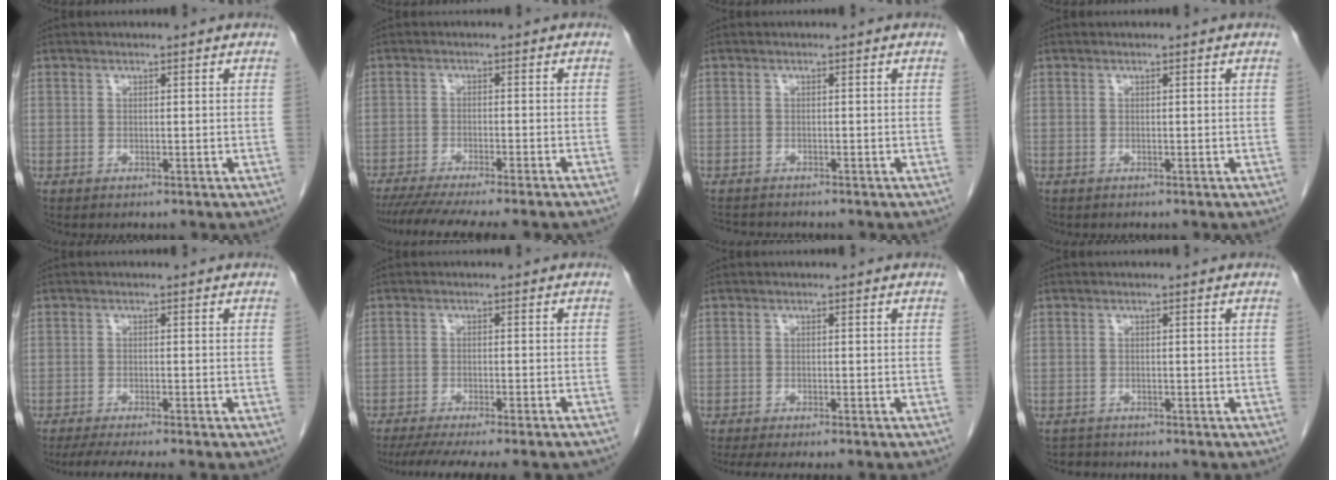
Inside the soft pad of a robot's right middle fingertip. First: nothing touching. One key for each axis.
{"total": 13.4, "fx": -11.6, "fy": -0.1, "fz": 6.7, "tx": -0.086, "ty": -0.030, "tz": -0.170}
{"total": 3.2, "fx": -3.0, "fy": 0.7, "fz": 0.8, "tx": -0.013, "ty": -0.009, "tz": -0.045}
{"total": 0.0}
{"total": 6.9, "fx": -5.4, "fy": 0.4, "fz": 4.2, "tx": -0.059, "ty": -0.011, "tz": -0.083}
{"total": 15.5, "fx": -13.5, "fy": 1.2, "fz": 7.5, "tx": -0.097, "ty": -0.024, "tz": -0.180}
{"total": 7.2, "fx": -5.9, "fy": 1.1, "fz": 4.0, "tx": -0.048, "ty": -0.011, "tz": -0.083}
{"total": 1.7, "fx": -1.6, "fy": 0.5, "fz": -0.4, "tx": 0.001, "ty": -0.004, "tz": -0.027}